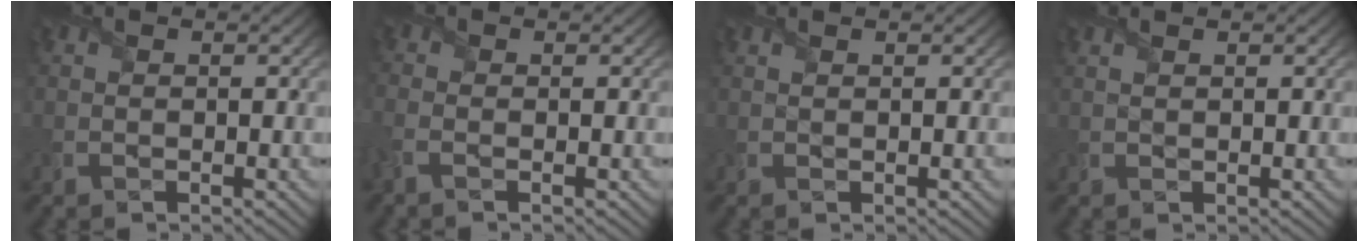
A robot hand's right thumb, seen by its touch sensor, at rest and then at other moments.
{"total": 2.2, "force": [-0.8, 1.1, 1.8], "torque": [-0.056, 0.001, -0.024]}
{"total": 0.5, "force": [0.4, -0.3, 0.2], "torque": [-0.006, 0.001, 0.011]}
{"total": 0.8, "force": [0.7, -0.1, 0.3], "torque": [-0.010, 0.001, 0.016]}